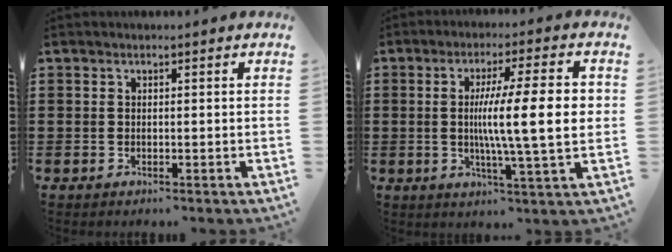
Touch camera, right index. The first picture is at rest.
{"total": 13.0, "force": [0.8, 1.9, 12.9], "torque": [-0.208, 0.000, 0.009]}